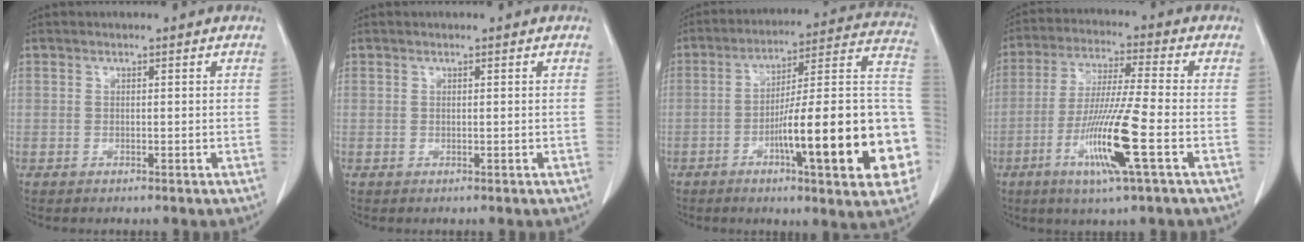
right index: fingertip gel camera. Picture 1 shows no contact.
{"total": 0.0}
{"total": 23.7, "force": [-6.7, 2.6, 22.6], "torque": [-0.235, 0.020, -0.091]}
{"total": 12.3, "force": [-4.5, -0.7, 11.5], "torque": [-0.225, -0.021, -0.089]}